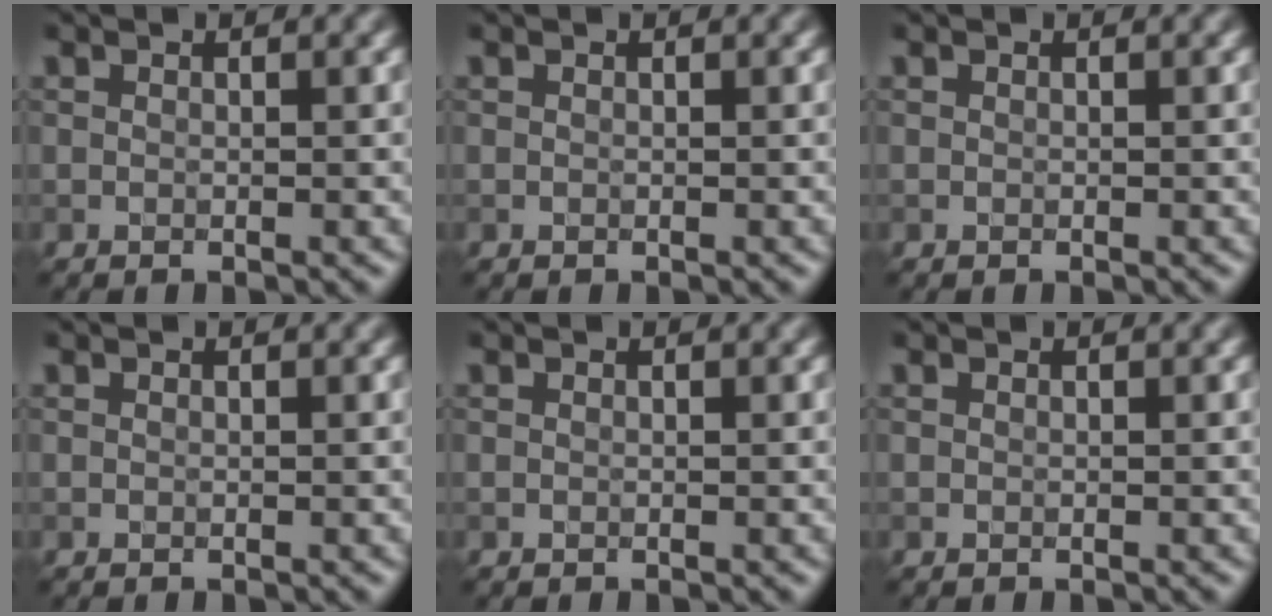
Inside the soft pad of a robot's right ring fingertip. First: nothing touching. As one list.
[{"total": 0.0}, {"total": 0.0}, {"total": 0.0}, {"total": 0.0}, {"total": 0.0}]